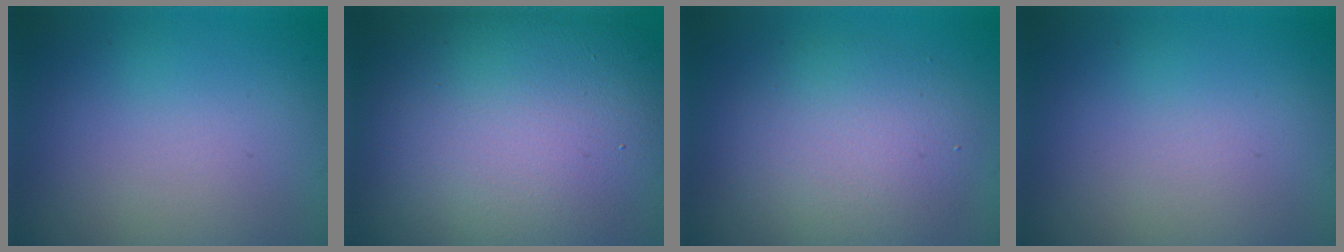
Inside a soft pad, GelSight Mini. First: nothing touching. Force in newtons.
{"total": 18.9, "press": 18.8, "slide": 1.2}
{"total": 5.1, "press": 5.1, "slide": 0.3}
{"total": 0.0}